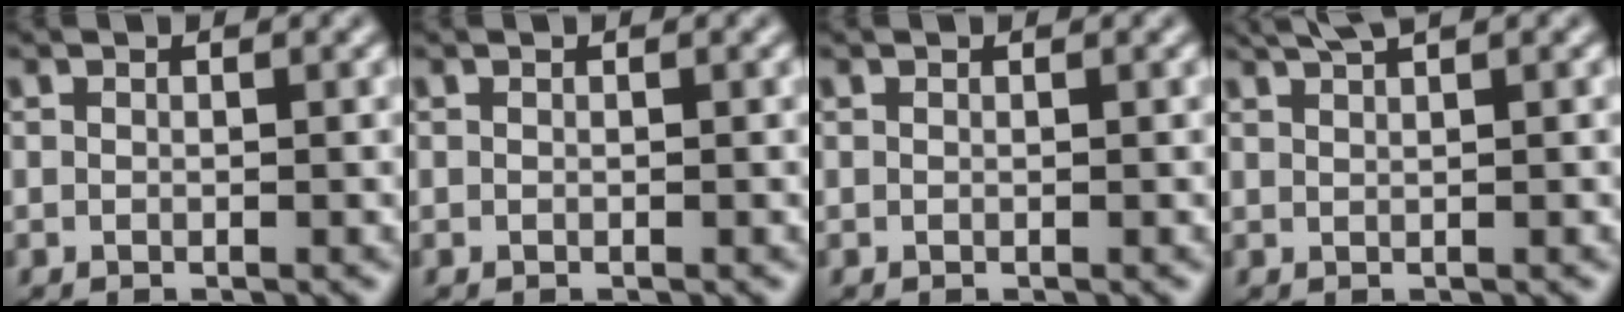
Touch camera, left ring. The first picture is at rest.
{"total": 0.0}
{"total": 0.0}
{"total": 2.2, "force": [1.7, 0.4, 1.4], "torque": [-0.015, 0.005, 0.026]}